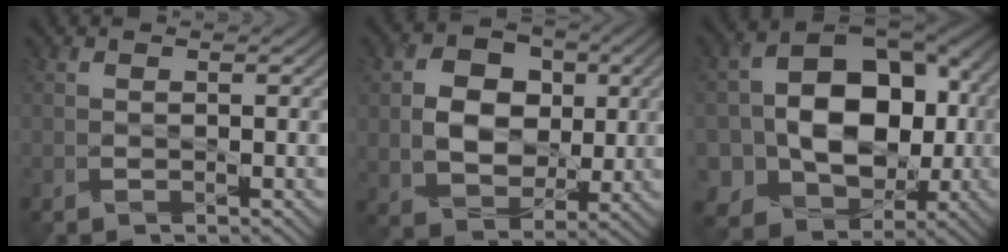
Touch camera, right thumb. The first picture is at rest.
{"total": 8.4, "force": [1.0, 6.6, 5.0], "torque": [-0.110, 0.001, 0.008]}
{"total": 15.4, "force": [-1.4, 11.7, 9.9], "torque": [-0.165, -0.010, -0.026]}